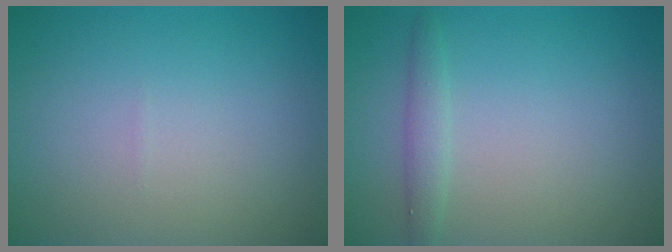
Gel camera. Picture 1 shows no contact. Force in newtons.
{"total": 1.5, "press": 1.5, "slide": 0.0}